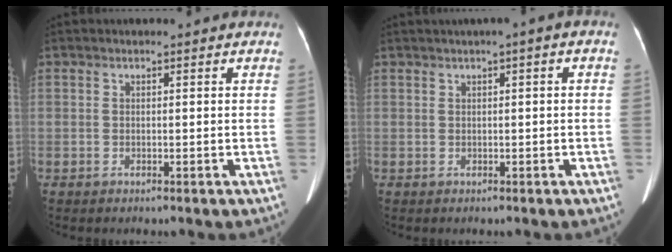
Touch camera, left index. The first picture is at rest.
{"total": 1.9, "force": [0.4, 0.1, 1.8], "torque": [-0.027, 0.011, 0.006]}